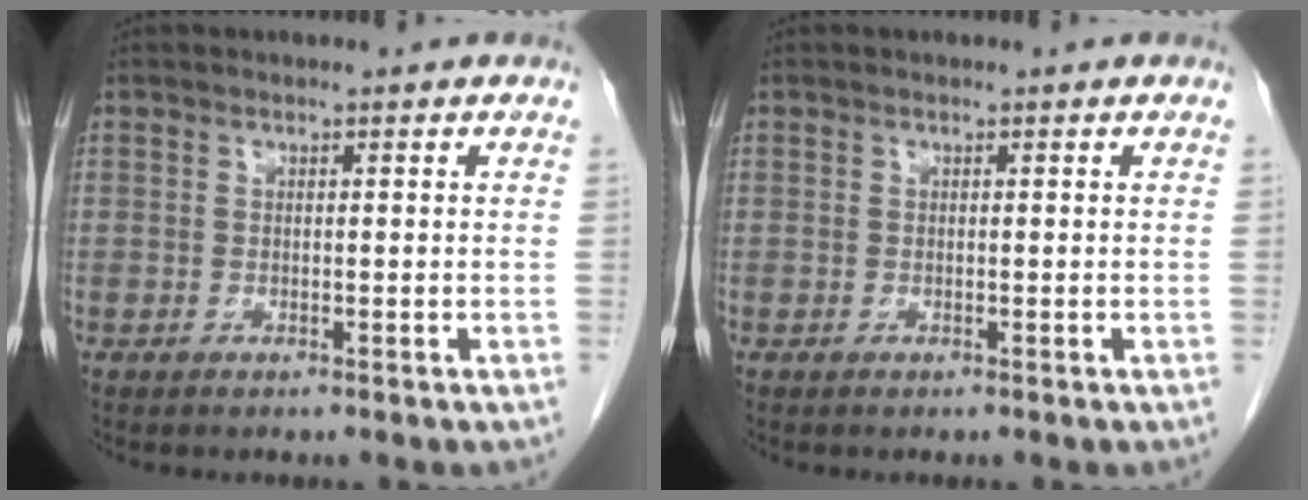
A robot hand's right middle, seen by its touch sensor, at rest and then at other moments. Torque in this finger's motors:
{"motor_torque": [0.00, 0.00, 0.00, 0.00]}